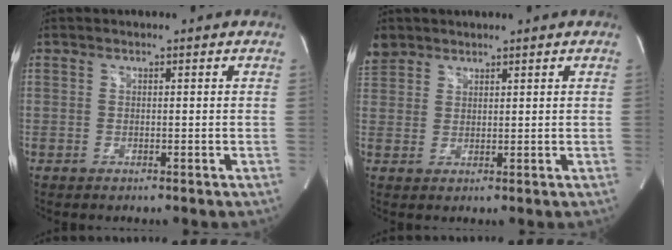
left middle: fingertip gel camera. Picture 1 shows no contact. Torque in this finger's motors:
{"motor_torque": [0.42, -0.21, 0.38, 0.16]}